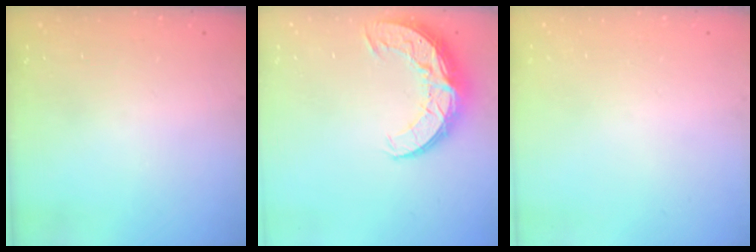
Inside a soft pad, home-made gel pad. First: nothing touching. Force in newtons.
{"total": 11.0, "press": 10.9, "slide": 0.8}
{"total": 0.0}